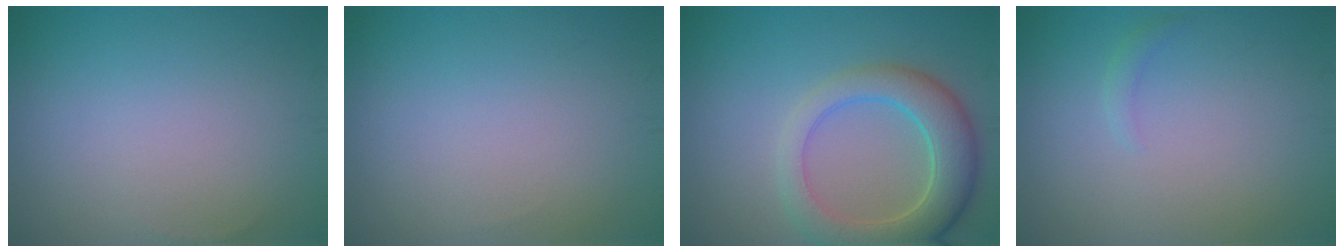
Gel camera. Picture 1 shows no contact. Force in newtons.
{"total": 0.0}
{"total": 6.2, "press": 6.2, "slide": 0.5}
{"total": 0.8, "press": 0.8, "slide": 0.1}